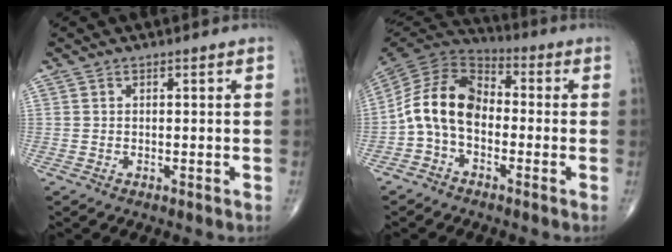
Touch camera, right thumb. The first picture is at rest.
{"total": 12.1, "force": [-2.2, 8.2, 8.6], "torque": [-0.149, 0.045, -0.057]}